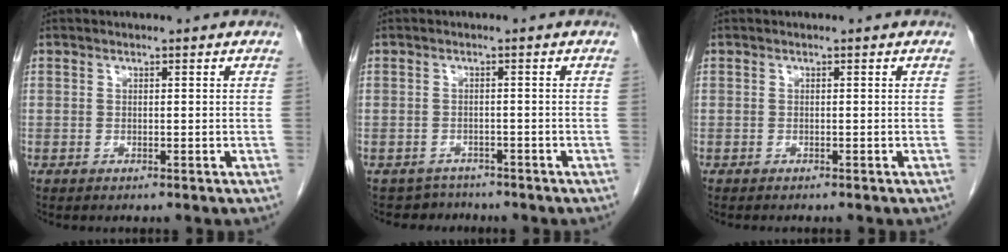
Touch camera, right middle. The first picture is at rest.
{"total": 2.9, "force": [-2.4, 1.2, -1.1], "torque": [0.016, 0.001, -0.040]}
{"total": 1.6, "force": [-1.3, 0.4, 0.7], "torque": [-0.012, -0.002, -0.014]}